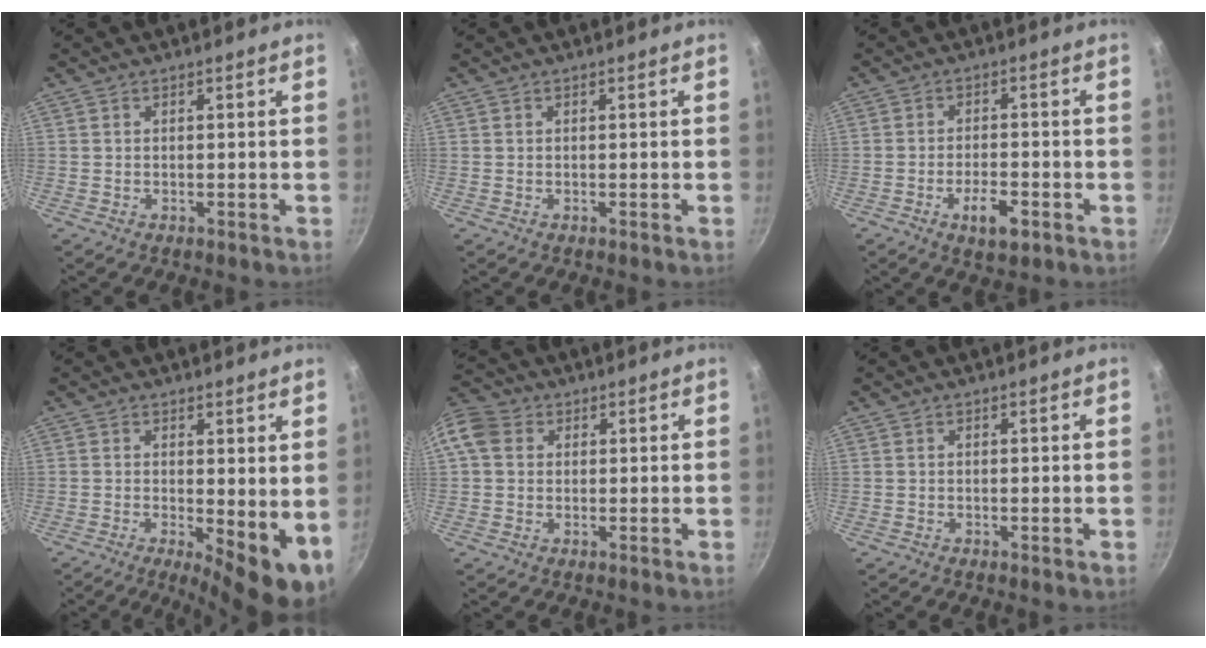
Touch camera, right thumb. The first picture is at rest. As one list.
[{"total": 0.0}, {"total": 5.9, "force": [-2.7, 2.4, 4.6], "torque": [-0.068, 0.014, -0.043]}, {"total": 9.4, "force": [-0.4, 3.5, 8.7], "torque": [-0.104, -0.010, 0.001]}, {"total": 9.2, "force": [1.9, 7.7, 4.6], "torque": [-0.082, 0.019, 0.021]}, {"total": 0.0}]